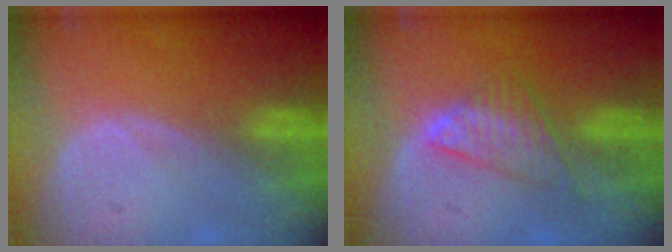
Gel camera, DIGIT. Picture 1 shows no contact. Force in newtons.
{"total": 4.9, "press": 4.9, "slide": 0.4}